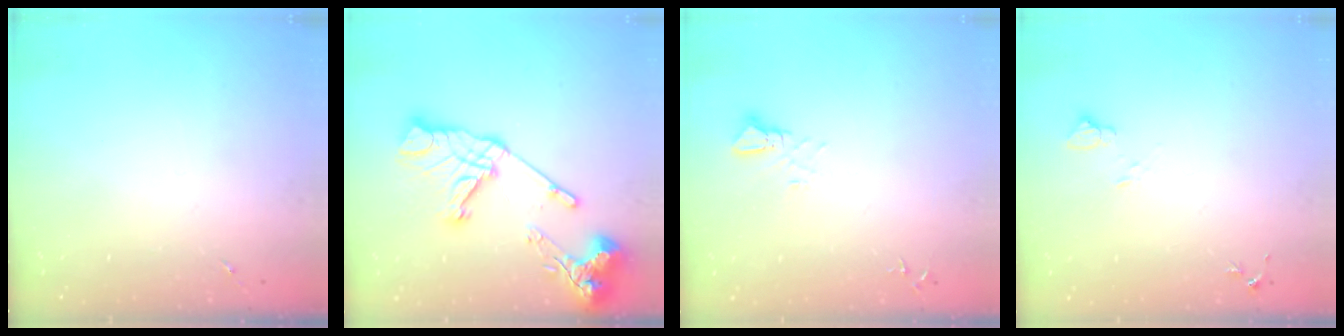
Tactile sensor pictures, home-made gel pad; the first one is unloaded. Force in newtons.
{"total": 20.1, "press": 20.0, "slide": 2.3}
{"total": 3.4, "press": 3.4, "slide": 0.2}
{"total": 4.5, "press": 4.5, "slide": 0.4}